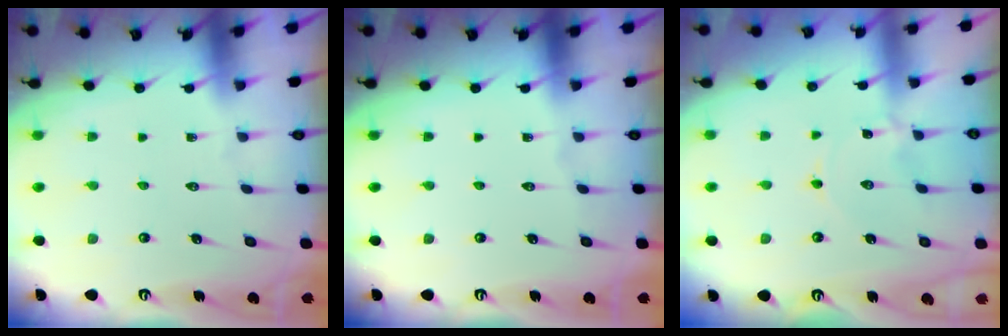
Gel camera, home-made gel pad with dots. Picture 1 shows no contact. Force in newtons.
{"total": 0.0}
{"total": 0.0}